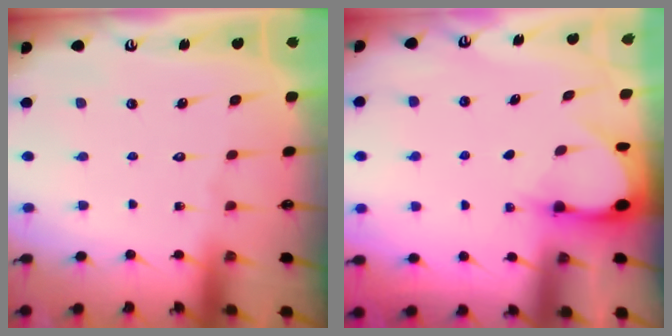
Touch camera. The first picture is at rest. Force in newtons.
{"total": 2.9, "press": 2.9, "slide": 0.3}